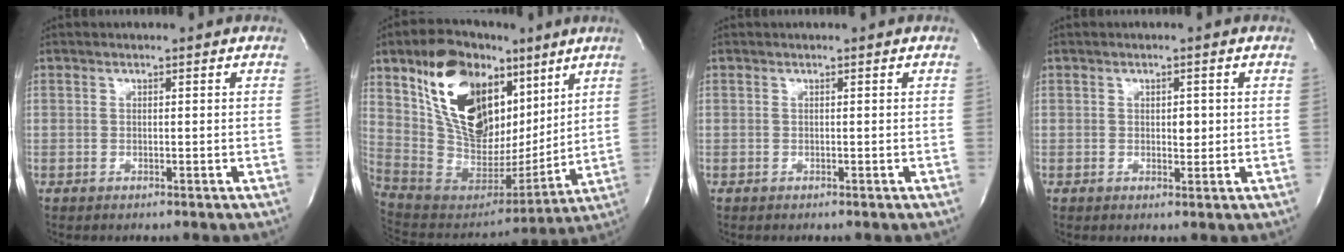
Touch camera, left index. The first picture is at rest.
{"total": 22.0, "force": [10.4, 12.1, 15.2], "torque": [-0.279, 0.024, 0.190]}
{"total": 0.0}
{"total": 2.0, "force": [-0.1, 1.1, 1.6], "torque": [-0.022, -0.005, -0.001]}